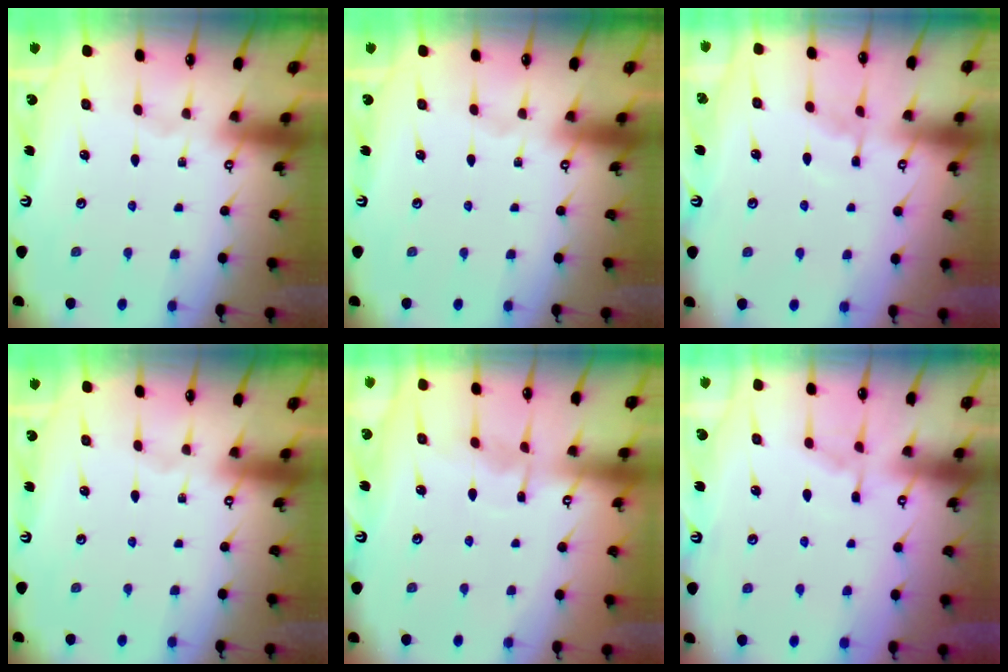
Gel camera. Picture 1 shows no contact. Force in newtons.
{"total": 0.0}
{"total": 4.7, "press": 4.6, "slide": 0.6}
{"total": 0.0}
{"total": 4.8, "press": 4.8, "slide": 0.5}
{"total": 5.2, "press": 5.1, "slide": 0.7}